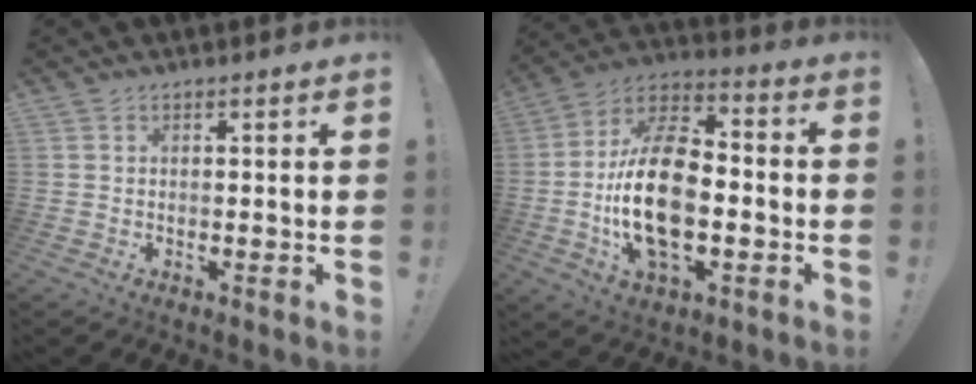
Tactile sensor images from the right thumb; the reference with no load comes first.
{"total": 21.6, "force": [-3.2, 12.5, 17.3], "torque": [-0.322, 0.013, -0.053]}